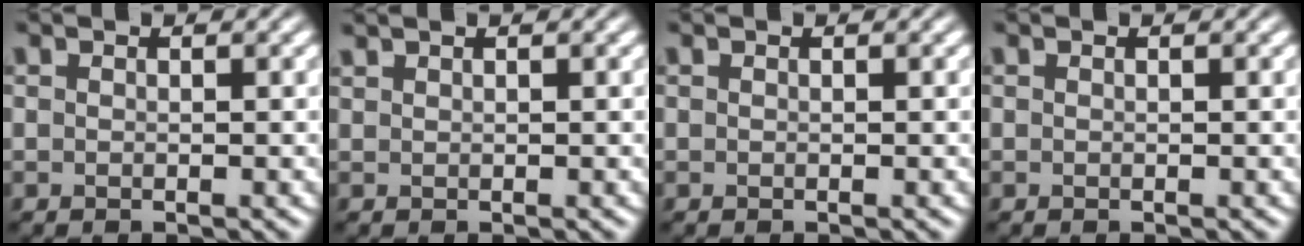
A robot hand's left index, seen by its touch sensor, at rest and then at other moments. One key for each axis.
{"total": 1.3, "fx": 1.0, "fy": 0.6, "fz": 0.6, "tx": -0.007, "ty": 0.003, "tz": 0.007}
{"total": 0.0}
{"total": 0.0}